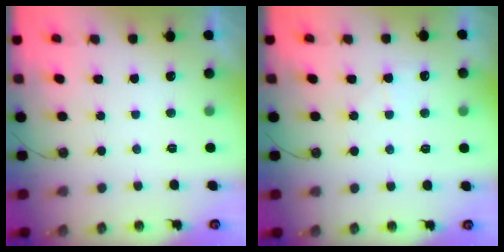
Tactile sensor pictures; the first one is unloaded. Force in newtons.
{"total": 5.9, "press": 5.8, "slide": 0.8}